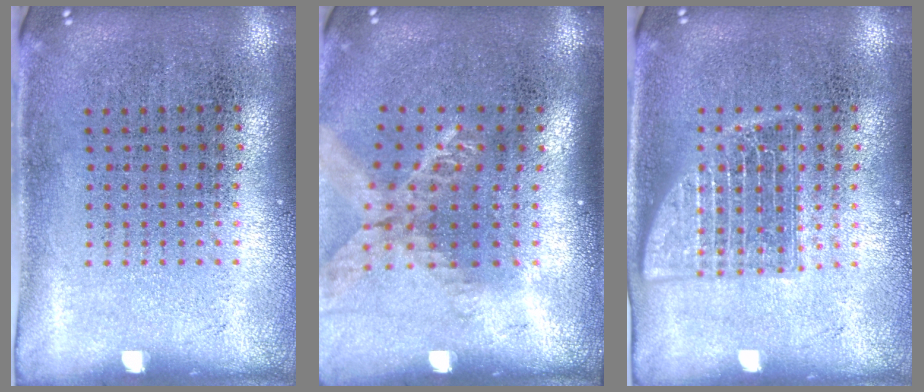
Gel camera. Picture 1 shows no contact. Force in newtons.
{"total": 1.7, "press": 1.3, "slide": 1.0}
{"total": 2.5, "press": 2.5, "slide": 0.4}